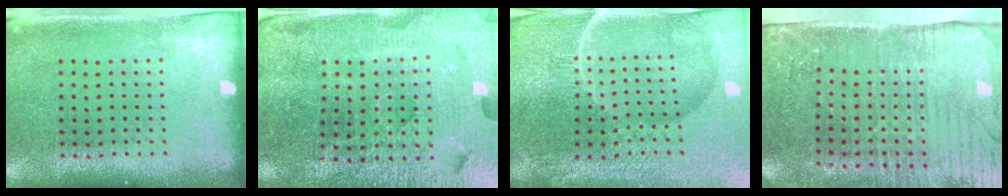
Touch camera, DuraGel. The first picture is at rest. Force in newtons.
{"total": 5.1, "press": 4.9, "slide": 1.5}
{"total": 6.2, "press": 5.6, "slide": 2.6}
{"total": 4.4, "press": 3.7, "slide": 2.5}